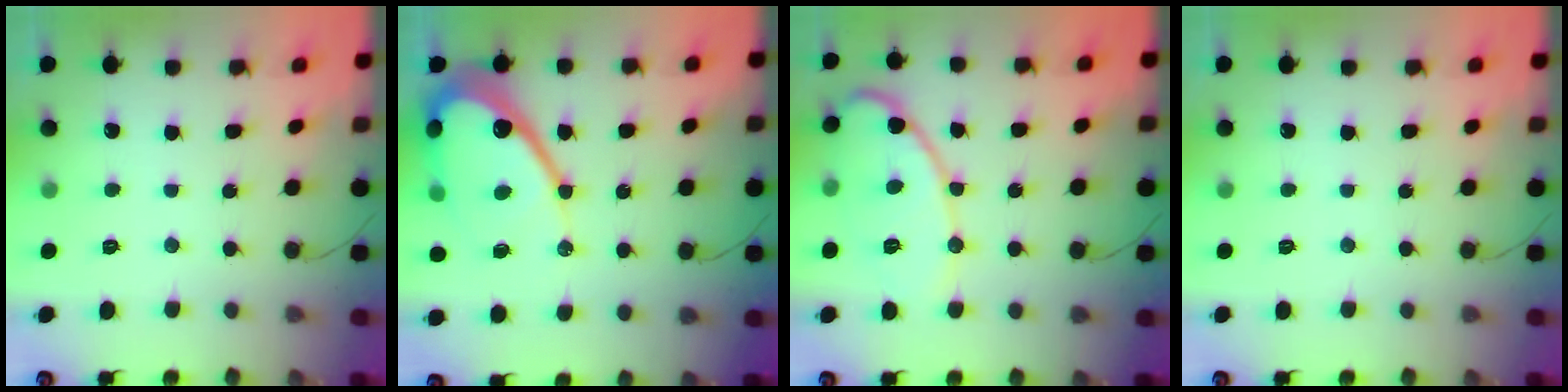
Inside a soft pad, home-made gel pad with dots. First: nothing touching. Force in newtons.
{"total": 17.4, "press": 17.3, "slide": 1.4}
{"total": 11.9, "press": 11.8, "slide": 0.5}
{"total": 0.0}